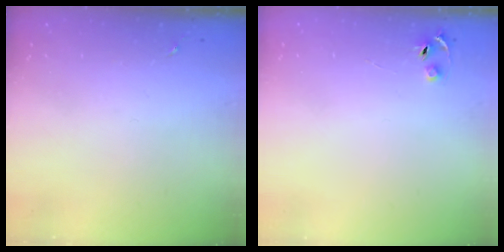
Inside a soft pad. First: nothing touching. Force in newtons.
{"total": 4.0, "press": 3.9, "slide": 0.4}